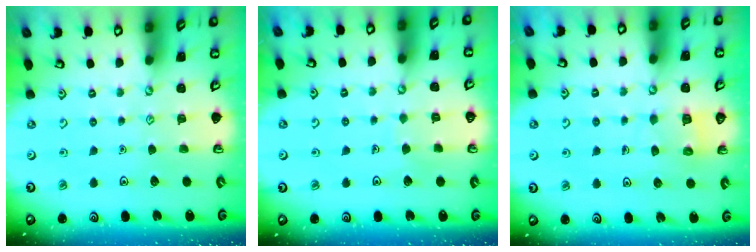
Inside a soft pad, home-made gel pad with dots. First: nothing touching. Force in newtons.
{"total": 2.7, "press": 2.7, "slide": 0.1}
{"total": 5.3, "press": 5.3, "slide": 0.5}